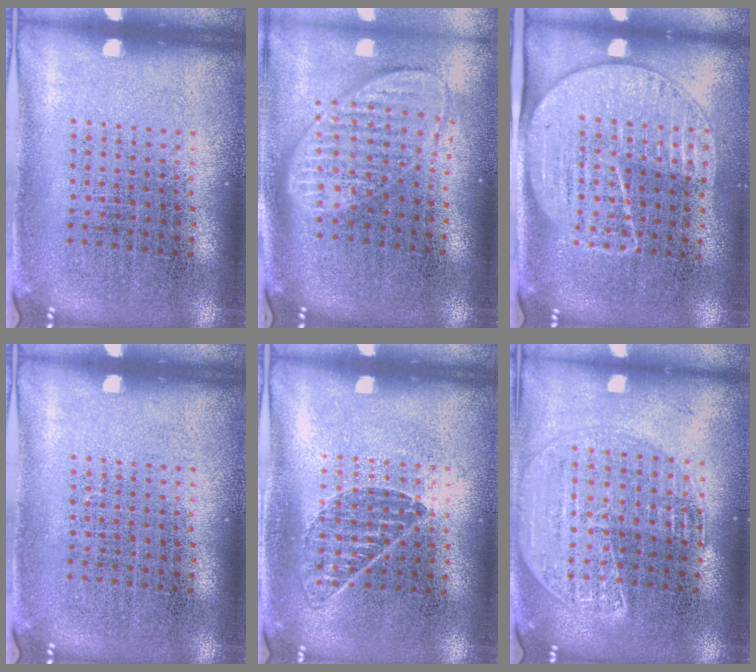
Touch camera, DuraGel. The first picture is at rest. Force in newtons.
{"total": 1.9, "press": 1.5, "slide": 1.2}
{"total": 1.8, "press": 1.5, "slide": 0.9}
{"total": 0.0}
{"total": 0.8, "press": 0.8, "slide": 0.1}
{"total": 1.7, "press": 1.6, "slide": 0.6}